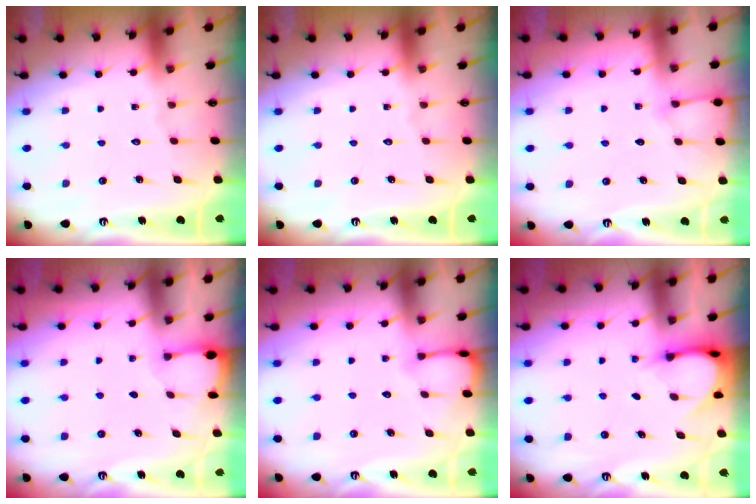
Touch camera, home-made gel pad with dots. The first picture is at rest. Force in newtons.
{"total": 0.0}
{"total": 5.7, "press": 5.6, "slide": 0.7}
{"total": 1.6, "press": 1.5, "slide": 0.3}
{"total": 3.0, "press": 3.0, "slide": 0.3}
{"total": 3.8, "press": 3.8, "slide": 0.3}